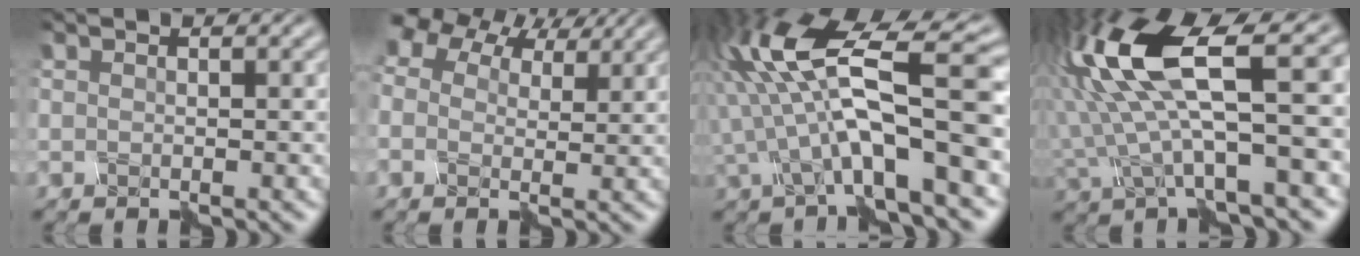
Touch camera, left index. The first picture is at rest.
{"total": 6.7, "force": [4.3, 4.1, 3.1], "torque": [-0.067, 0.018, 0.061]}
{"total": 10.7, "force": [-1.0, 3.0, 10.2], "torque": [-0.182, 0.029, -0.024]}
{"total": 12.9, "force": [1.7, 4.5, 12.0], "torque": [-0.261, 0.016, 0.038]}